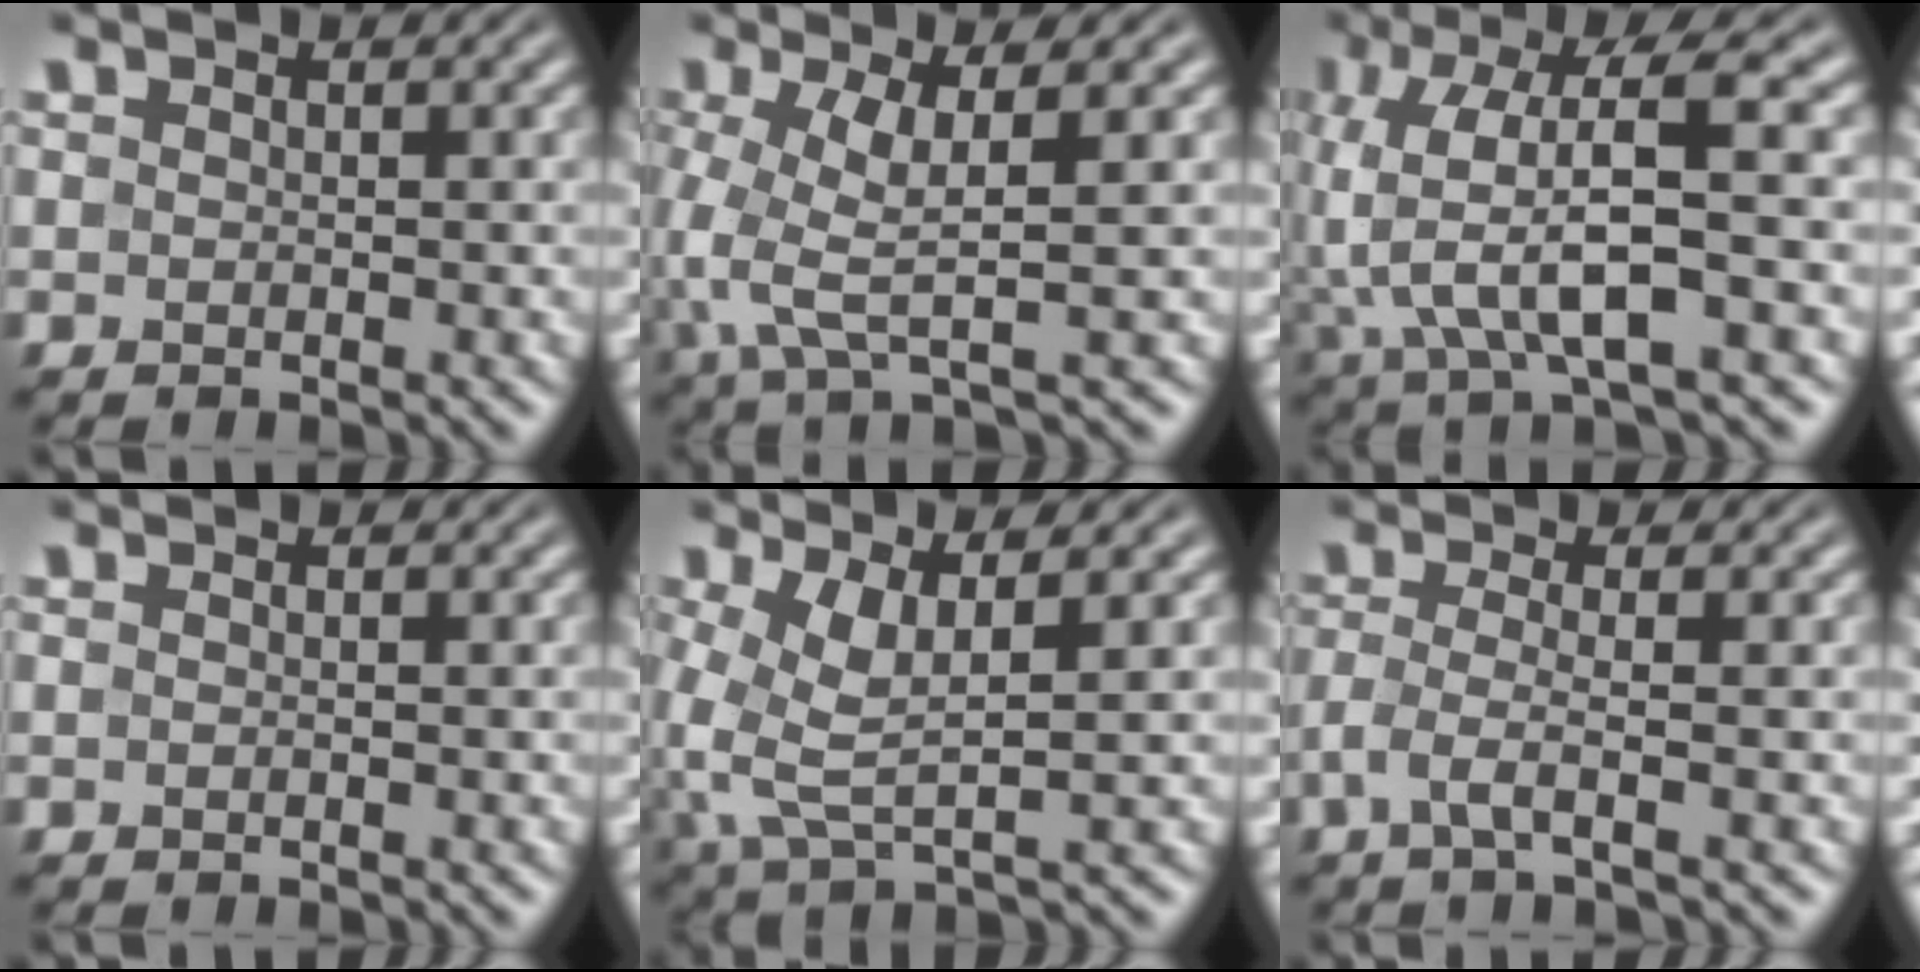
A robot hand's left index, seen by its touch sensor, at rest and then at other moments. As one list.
[{"total": 4.9, "force": [0.0, 1.2, 4.7], "torque": [-0.112, -0.002, 0.002]}, {"total": 8.1, "force": [-0.5, 2.4, 7.7], "torque": [-0.169, 0.013, -0.010]}, {"total": 0.0}, {"total": 4.4, "force": [0.7, 1.4, 4.1], "torque": [-0.101, -0.003, 0.019]}, {"total": 2.5, "force": [-1.1, 0.2, 2.2], "torque": [-0.048, -0.002, -0.031]}]